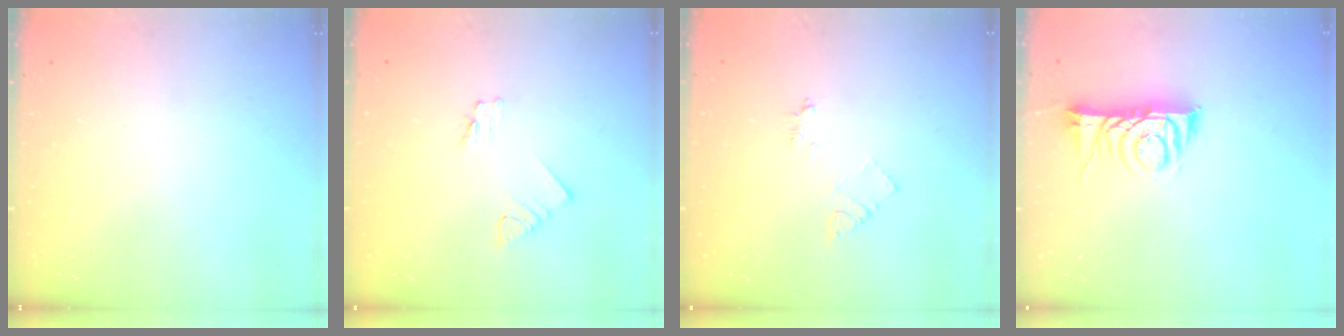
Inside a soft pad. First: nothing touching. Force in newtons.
{"total": 1.6, "press": 1.6, "slide": 0.1}
{"total": 3.9, "press": 3.8, "slide": 0.4}
{"total": 8.3, "press": 8.3, "slide": 0.6}